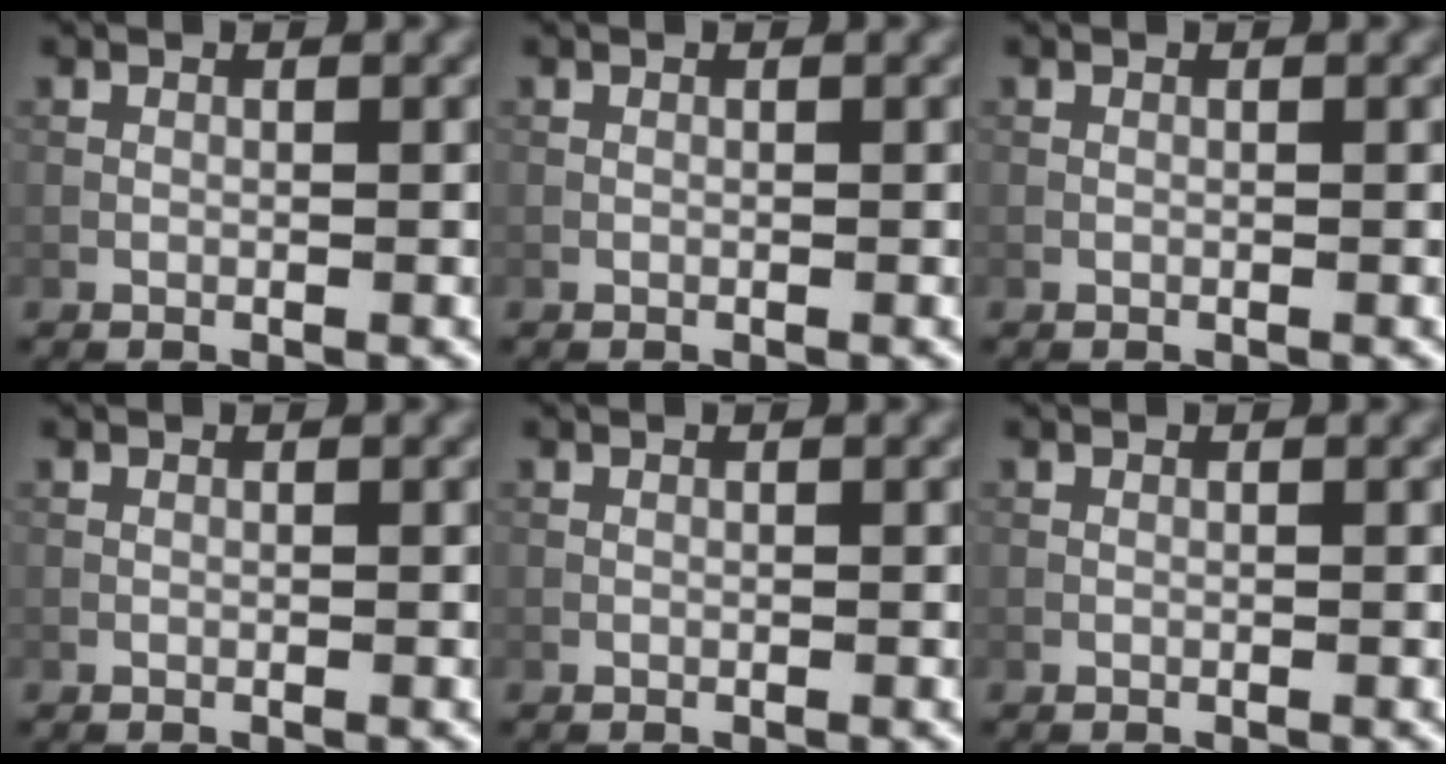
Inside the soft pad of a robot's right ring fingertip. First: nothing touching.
{"total": 0.0}
{"total": 0.0}
{"total": 0.0}
{"total": 0.0}
{"total": 0.0}